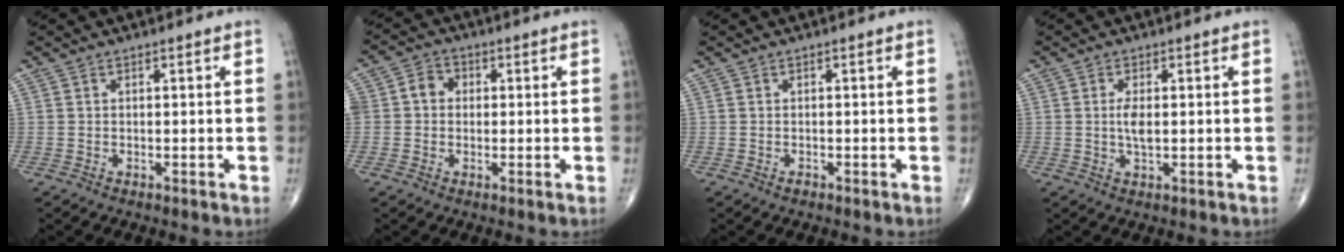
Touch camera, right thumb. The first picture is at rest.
{"total": 5.3, "force": [0.3, 4.5, 2.7], "torque": [-0.035, 0.021, -0.001]}
{"total": 0.6, "force": [-0.4, 0.3, 0.2], "torque": [-0.003, 0.001, -0.008]}
{"total": 3.1, "force": [0.1, 1.2, 2.9], "torque": [-0.057, -0.004, 0.001]}